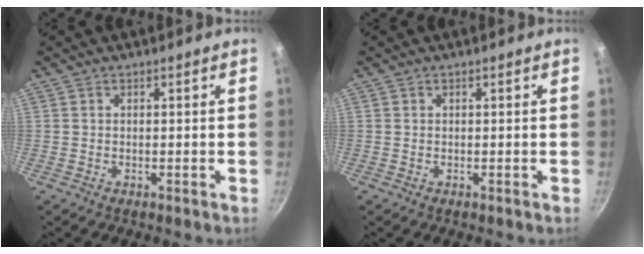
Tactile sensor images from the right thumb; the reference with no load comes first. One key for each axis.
{"total": 0.0}